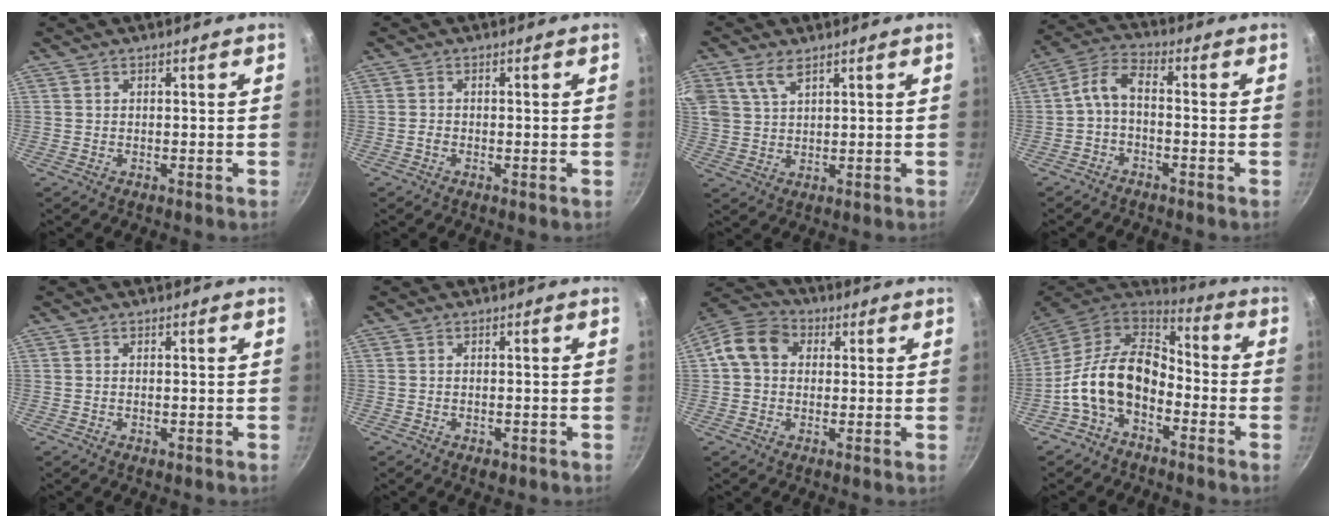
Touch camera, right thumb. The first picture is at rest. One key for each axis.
{"total": 0.8, "fx": -0.4, "fy": 0.4, "fz": 0.5, "tx": -0.014, "ty": 0.004, "tz": -0.012}
{"total": 6.7, "fx": 4.0, "fy": 3.7, "fz": 4.1, "tx": -0.077, "ty": 0.000, "tz": 0.081}
{"total": 5.5, "fx": -1.9, "fy": 2.7, "fz": 4.4, "tx": -0.101, "ty": 0.039, "tz": -0.045}
{"total": 0.6, "fx": -0.2, "fy": 0.3, "fz": 0.5, "tx": -0.006, "ty": 0.001, "tz": -0.004}
{"total": 2.0, "fx": -1.0, "fy": 1.1, "fz": 1.3, "tx": -0.022, "ty": 0.001, "tz": -0.013}
{"total": 9.3, "fx": 1.4, "fy": 7.6, "fz": 5.2, "tx": -0.071, "ty": 0.025, "tz": 0.003}
{"total": 14.7, "fx": -4.2, "fy": 9.5, "fz": 10.4, "tx": -0.170, "ty": 0.052, "tz": -0.095}